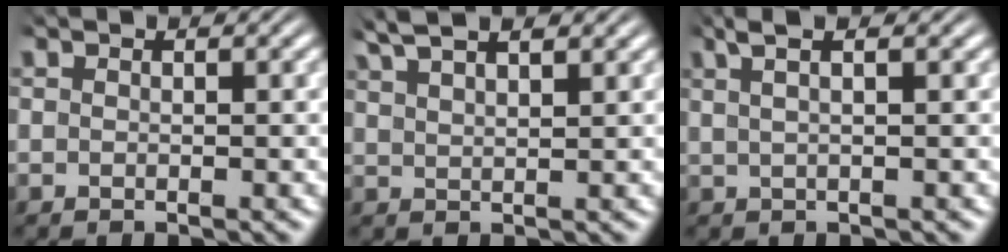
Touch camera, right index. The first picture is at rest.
{"total": 3.9, "force": [3.2, 1.0, 1.9], "torque": [-0.044, 0.005, 0.057]}
{"total": 3.6, "force": [2.3, 1.2, 2.5], "torque": [-0.041, 0.019, 0.030]}